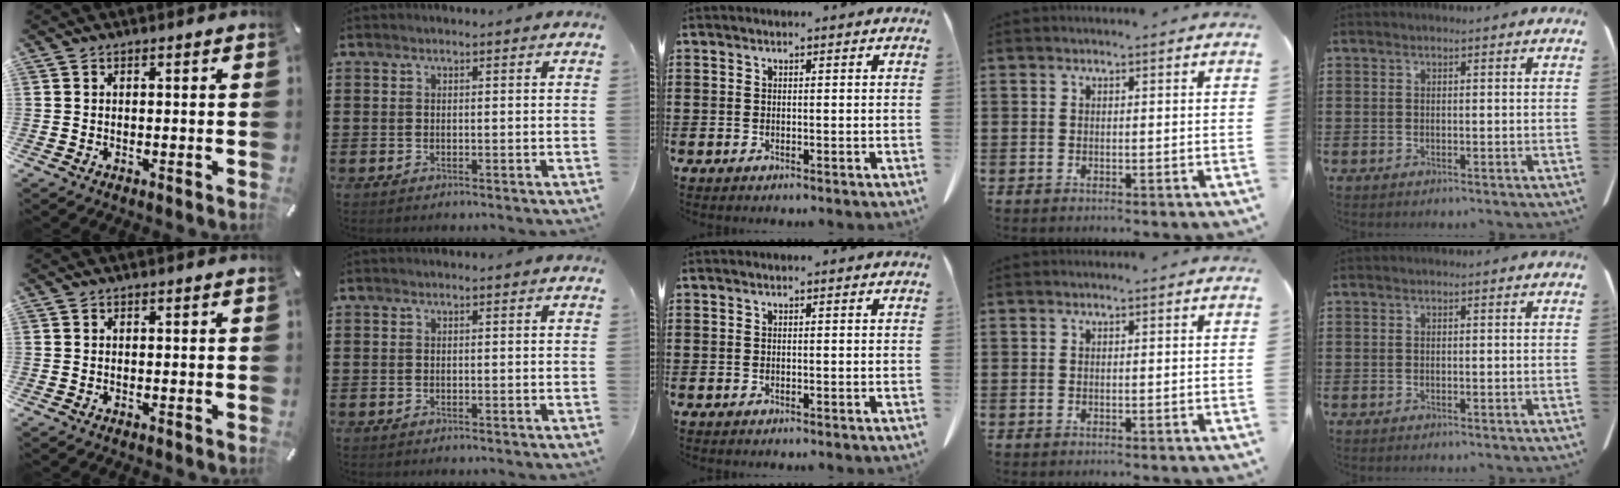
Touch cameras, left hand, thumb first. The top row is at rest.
{}